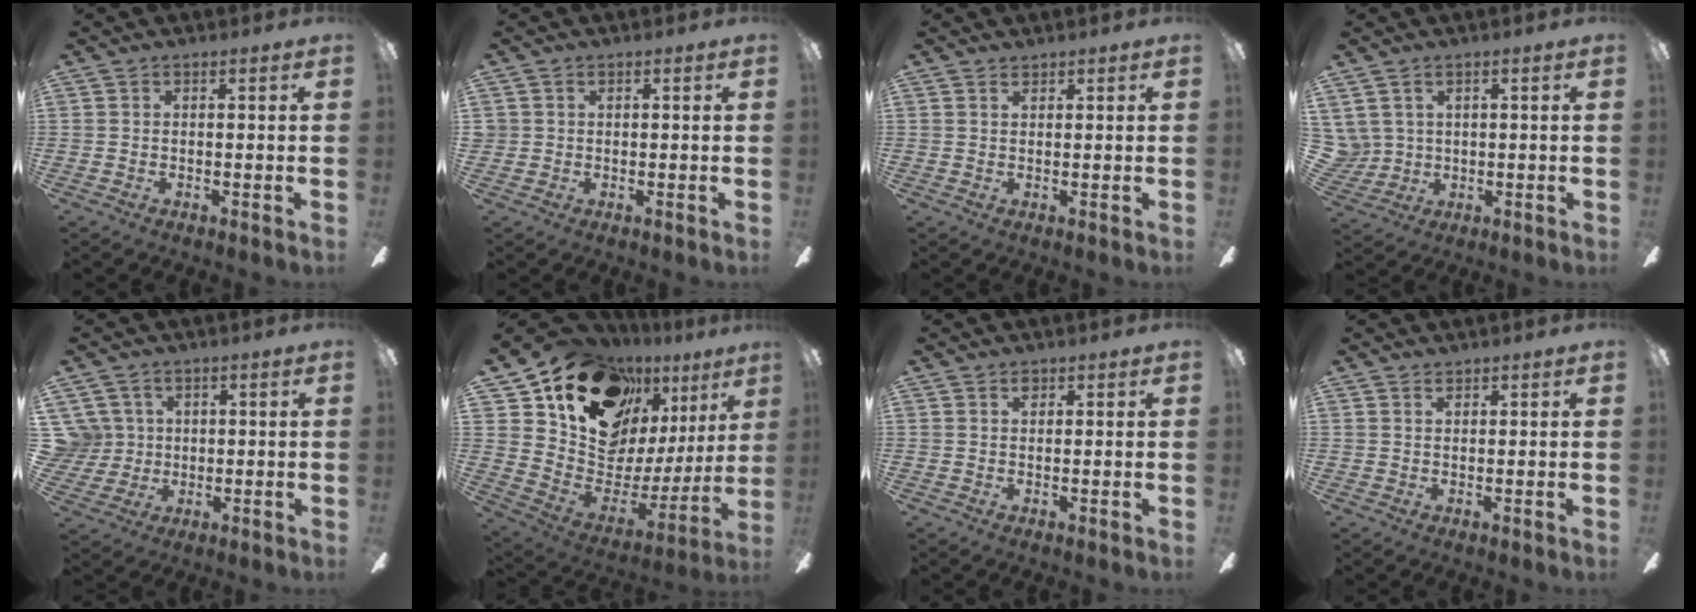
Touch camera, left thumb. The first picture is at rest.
{"total": 1.3, "force": [0.3, 1.3, 0.1], "torque": [-0.003, 0.004, 0.003]}
{"total": 1.1, "force": [0.9, 0.5, 0.3], "torque": [-0.006, 0.000, 0.018]}
{"total": 4.8, "force": [2.1, 4.3, 0.7], "torque": [-0.045, -0.001, 0.041]}
{"total": 7.2, "force": [1.9, 6.9, 0.9], "torque": [-0.044, 0.003, 0.039]}
{"total": 18.2, "force": [13.6, 9.7, 7.3], "torque": [-0.133, -0.106, 0.253]}
{"total": 1.0, "force": [0.7, 0.6, 0.4], "torque": [-0.001, -0.002, 0.010]}
{"total": 0.9, "force": [0.8, 0.4, 0.2], "torque": [-0.006, 0.000, 0.016]}